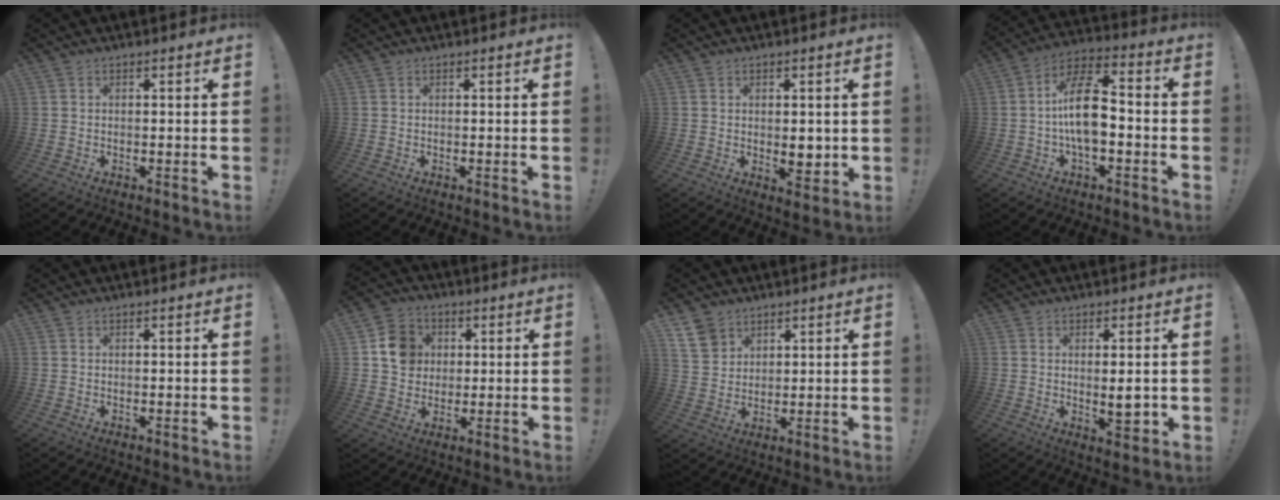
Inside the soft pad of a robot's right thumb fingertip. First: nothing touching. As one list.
[{"total": 0.0}, {"total": 4.5, "force": [0.3, 3.0, 3.3], "torque": [-0.030, -0.007, 0.006]}, {"total": 15.0, "force": [-1.7, 7.5, 12.9], "torque": [-0.240, 0.019, -0.031]}, {"total": 0.0}, {"total": 10.3, "force": [2.2, 9.4, 3.6], "torque": [-0.036, -0.003, 0.046]}, {"total": 7.7, "force": [5.2, 5.5, 1.7], "torque": [-0.028, -0.031, 0.104]}, {"total": 5.2, "force": [0.5, 1.6, 4.9], "torque": [-0.057, -0.015, 0.006]}]